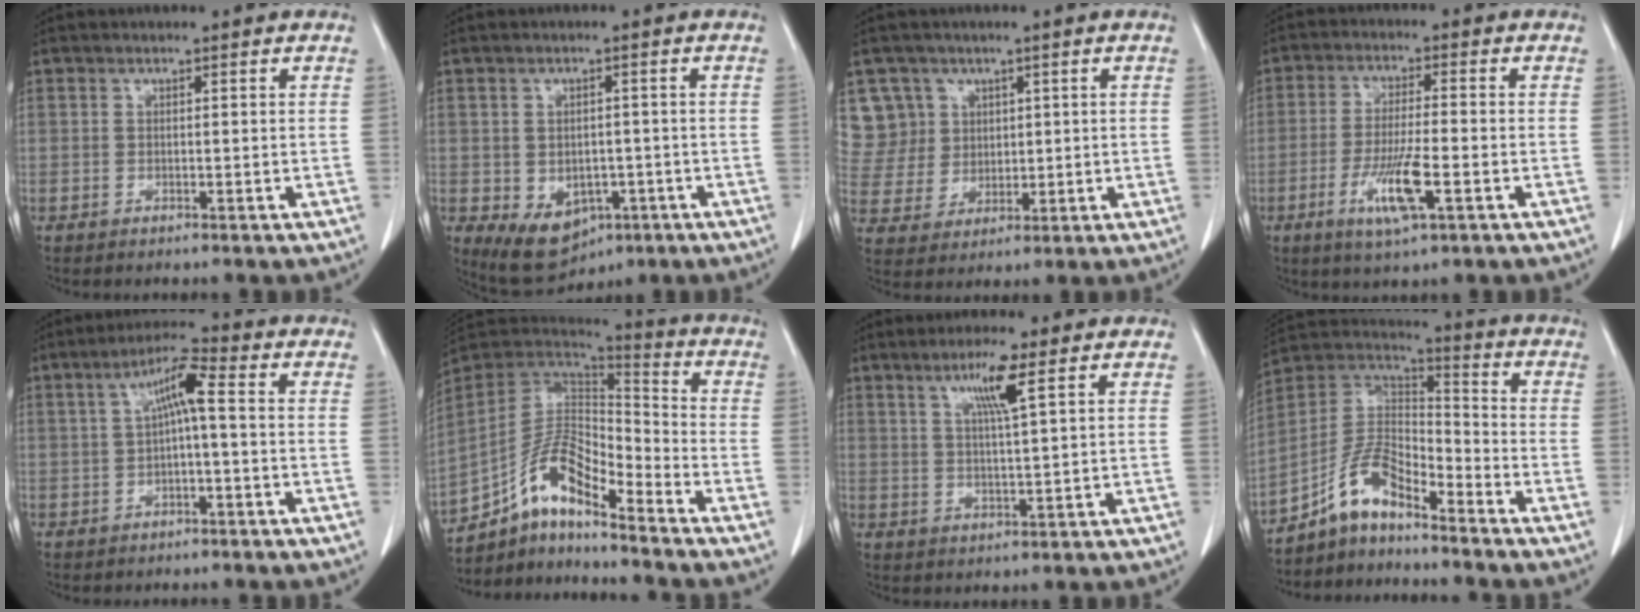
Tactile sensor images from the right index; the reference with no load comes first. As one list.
[{"total": 8.2, "force": [-3.6, 5.7, 4.7], "torque": [-0.071, 0.001, -0.042]}, {"total": 8.2, "force": [3.8, 7.2, -0.1], "torque": [0.003, 0.022, 0.088]}, {"total": 8.2, "force": [-3.2, 0.8, 7.5], "torque": [-0.147, -0.015, -0.056]}, {"total": 5.7, "force": [0.5, 0.8, 5.6], "torque": [-0.102, 0.022, 0.009]}, {"total": 11.9, "force": [-8.5, 3.1, 7.8], "torque": [-0.149, 0.035, -0.156]}, {"total": 5.8, "force": [2.9, -0.2, 4.9], "torque": [-0.091, -0.002, 0.052]}, {"total": 8.8, "force": [-7.1, 2.7, 4.5], "torque": [-0.097, 0.033, -0.139]}]